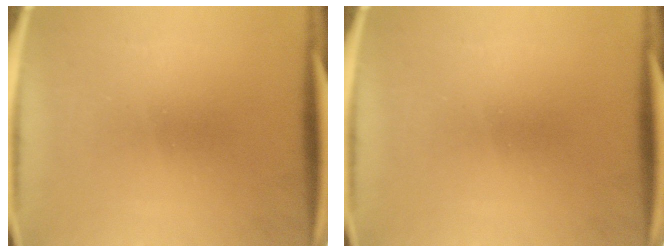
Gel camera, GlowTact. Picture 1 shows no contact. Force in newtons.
{"total": 0.0}